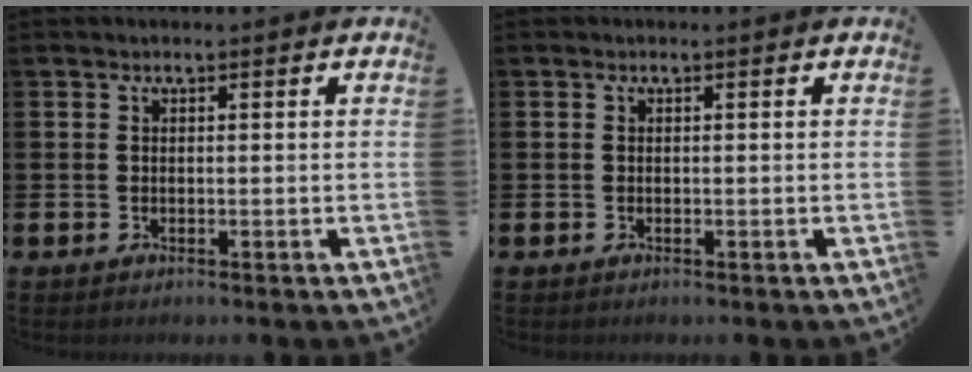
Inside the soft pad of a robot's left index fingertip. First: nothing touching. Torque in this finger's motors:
{"motor_torque": [0.00, 0.00, 0.00, 0.00]}